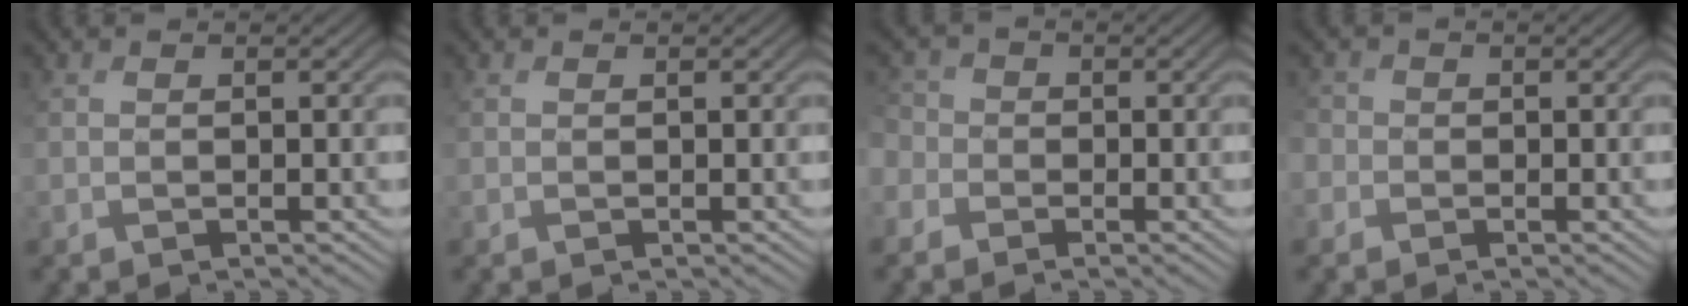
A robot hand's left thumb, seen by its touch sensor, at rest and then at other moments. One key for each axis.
{"total": 0.0}
{"total": 3.2, "fx": -1.8, "fy": 2.7, "fz": 0.5, "tx": -0.024, "ty": 0.000, "tz": -0.044}
{"total": 1.8, "fx": -1.0, "fy": 1.4, "fz": -0.4, "tx": 0.008, "ty": -0.003, "tz": -0.026}